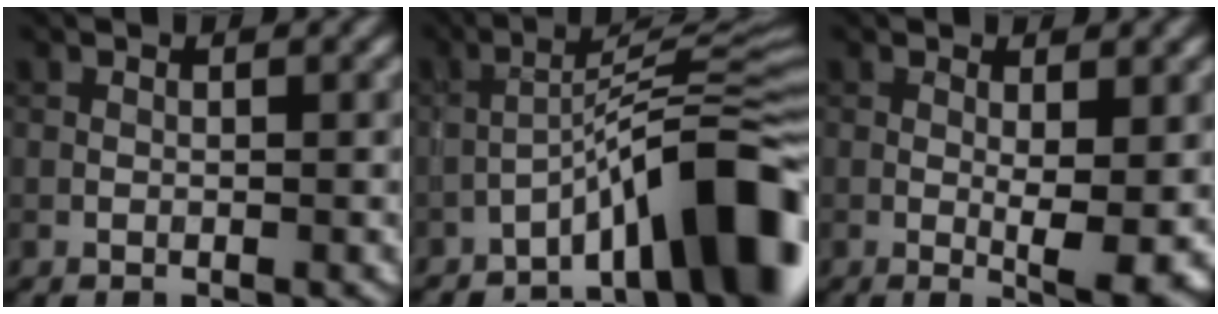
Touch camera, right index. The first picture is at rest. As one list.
[{"total": 11.6, "force": [-7.0, 2.3, 8.9], "torque": [-0.112, 0.029, -0.113]}, {"total": 4.2, "force": [-0.2, 0.8, 4.2], "torque": [-0.061, -0.009, 0.001]}]